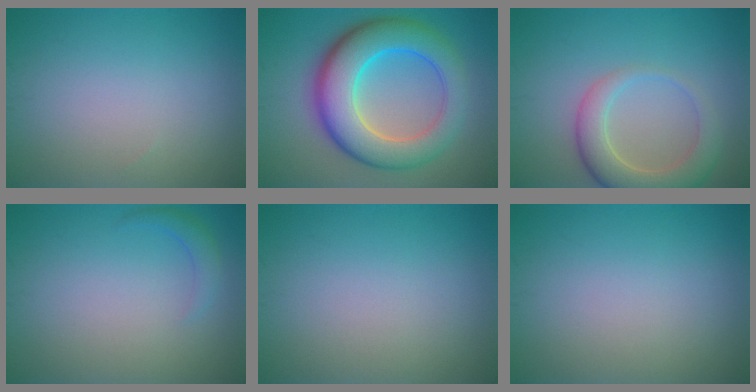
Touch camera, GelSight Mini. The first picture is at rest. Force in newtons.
{"total": 10.5, "press": 10.5, "slide": 0.1}
{"total": 5.1, "press": 5.1, "slide": 0.5}
{"total": 1.4, "press": 1.4, "slide": 0.1}
{"total": 0.0}
{"total": 0.0}